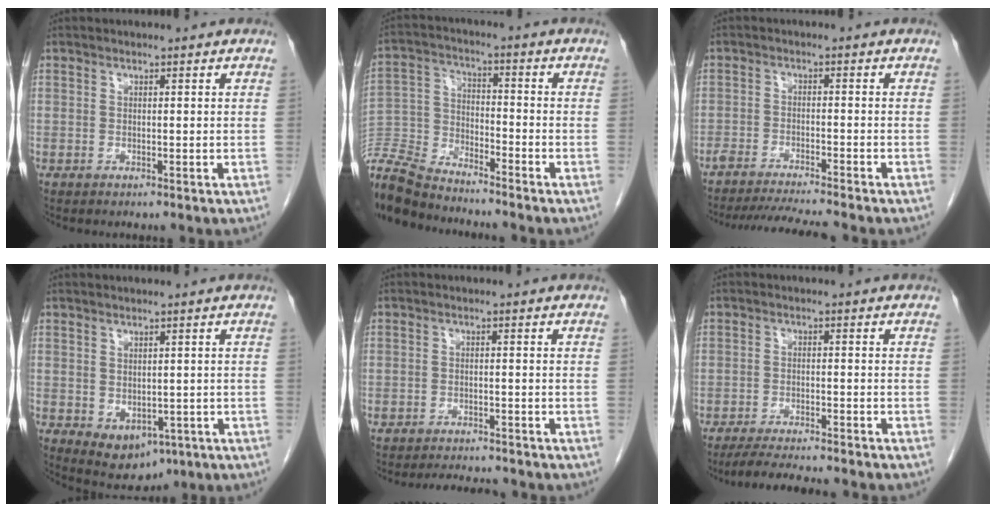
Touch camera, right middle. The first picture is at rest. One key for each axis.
{"total": 12.1, "fx": -11.7, "fy": 1.2, "fz": 2.7, "tx": -0.053, "ty": -0.001, "tz": -0.227}
{"total": 8.9, "fx": -8.1, "fy": -0.8, "fz": 3.5, "tx": -0.047, "ty": -0.012, "tz": -0.131}
{"total": 6.4, "fx": -2.5, "fy": 4.3, "fz": 4.0, "tx": -0.051, "ty": -0.008, "tz": -0.025}
{"total": 5.1, "fx": -4.9, "fy": 0.6, "fz": 1.2, "tx": -0.016, "ty": -0.008, "tz": -0.073}
{"total": 9.0, "fx": -8.0, "fy": 0.2, "fz": 4.0, "tx": -0.056, "ty": -0.017, "tz": -0.125}